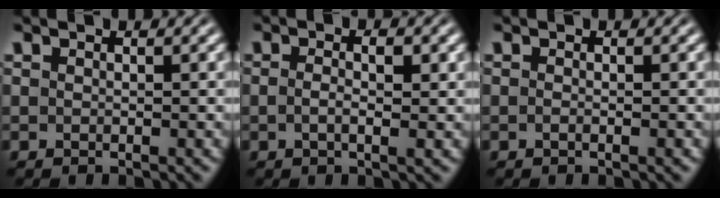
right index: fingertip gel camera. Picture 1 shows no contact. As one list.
[{"total": 2.0, "force": [-0.4, 0.0, 1.9], "torque": [-0.026, -0.007, -0.002]}, {"total": 0.6, "force": [-0.4, -0.3, 0.3], "torque": [-0.005, -0.002, -0.008]}]